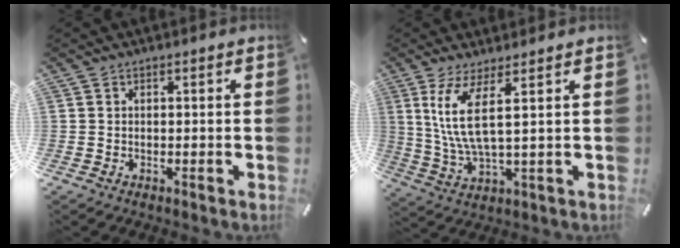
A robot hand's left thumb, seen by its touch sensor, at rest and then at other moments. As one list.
[{"total": 9.5, "force": [3.3, 2.2, 8.7], "torque": [-0.189, -0.008, 0.056]}]